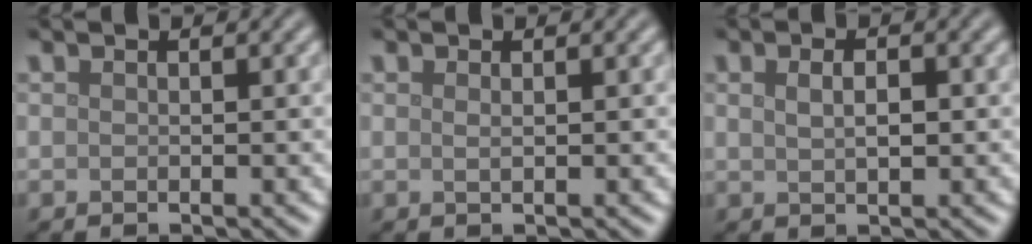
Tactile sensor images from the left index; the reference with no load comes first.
{"total": 0.5, "force": [0.2, 0.2, 0.5], "torque": [-0.007, 0.001, 0.002]}
{"total": 2.2, "force": [0.7, 1.0, 1.8], "torque": [-0.027, -0.003, 0.011]}